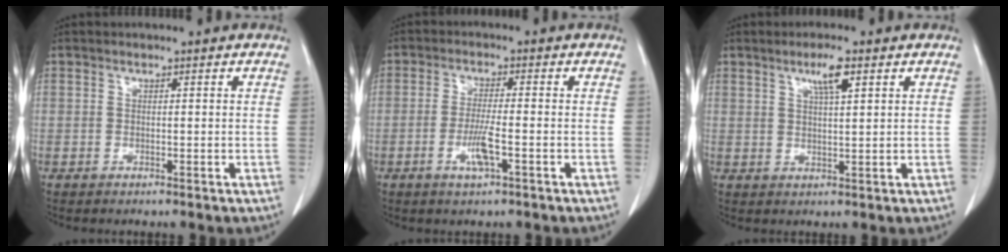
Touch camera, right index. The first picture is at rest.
{"total": 4.4, "force": [-1.6, 0.3, 4.1], "torque": [-0.078, -0.005, -0.030]}
{"total": 3.9, "force": [2.1, 0.3, 3.3], "torque": [-0.061, 0.000, 0.037]}